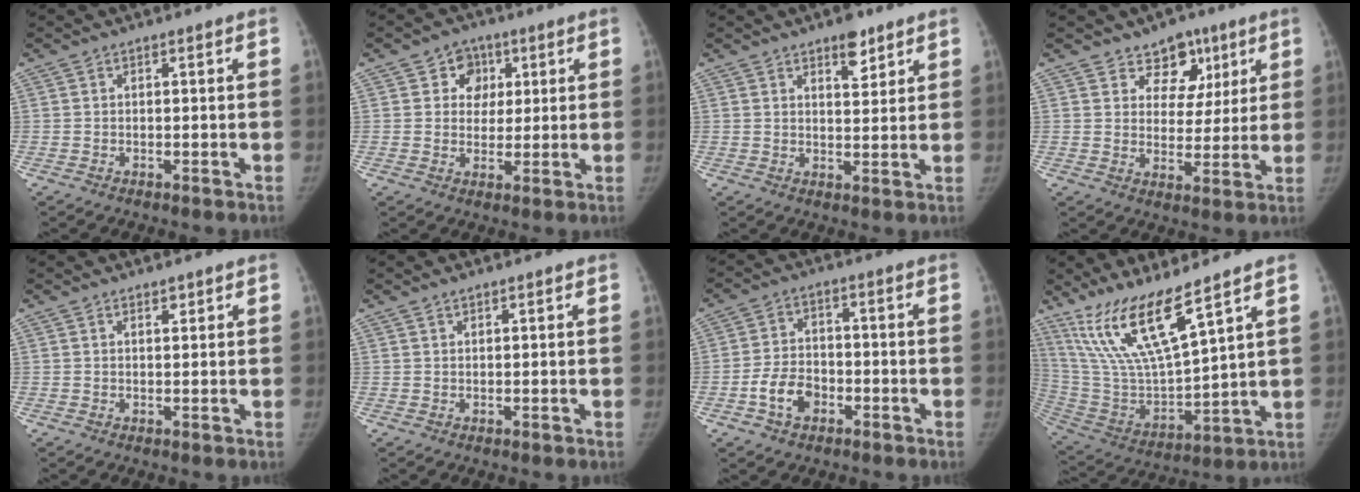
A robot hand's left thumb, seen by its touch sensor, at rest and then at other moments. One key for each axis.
{"total": 6.0, "fx": 2.2, "fy": 5.2, "fz": 1.9, "tx": 0.007, "ty": -0.001, "tz": 0.029}
{"total": 5.2, "fx": 3.5, "fy": 2.3, "fz": 3.1, "tx": -0.027, "ty": -0.022, "tz": 0.051}
{"total": 8.7, "fx": 5.3, "fy": 6.3, "fz": 2.7, "tx": 0.005, "ty": -0.022, "tz": 0.081}
{"total": 1.3, "fx": 1.0, "fy": 0.5, "fz": 0.7, "tx": -0.004, "ty": -0.006, "tz": 0.016}
{"total": 1.1, "fx": 0.9, "fy": 0.3, "fz": 0.5, "tx": -0.007, "ty": -0.004, "tz": 0.018}
{"total": 6.8, "fx": -2.8, "fy": 4.7, "fz": 4.0, "tx": -0.064, "ty": 0.022, "tz": -0.052}
{"total": 16.7, "fx": 11.5, "fy": 2.7, "fz": 11.8, "tx": -0.222, "ty": -0.064, "tz": 0.241}